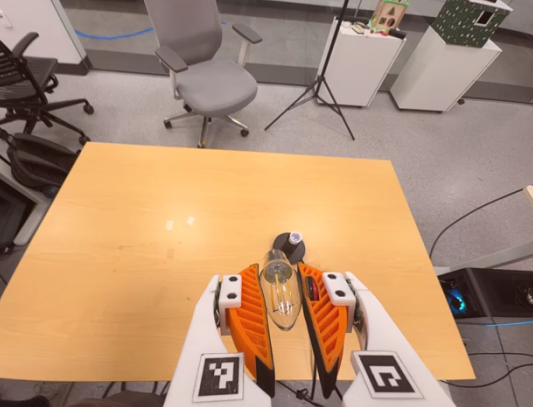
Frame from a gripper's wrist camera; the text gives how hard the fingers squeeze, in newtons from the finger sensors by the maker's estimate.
{"total": 13.0, "left": 14.0, "right": 11.9}